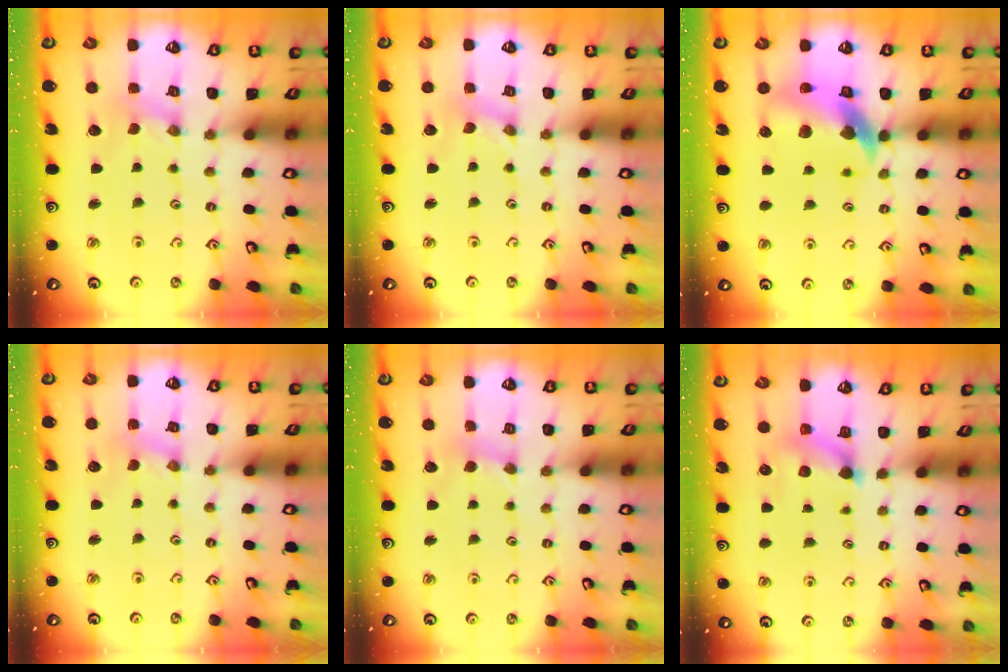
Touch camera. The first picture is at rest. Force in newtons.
{"total": 0.0}
{"total": 12.4, "press": 12.3, "slide": 1.6}
{"total": 1.0, "press": 1.0, "slide": 0.1}
{"total": 3.5, "press": 3.4, "slide": 0.3}
{"total": 6.1, "press": 6.0, "slide": 0.9}